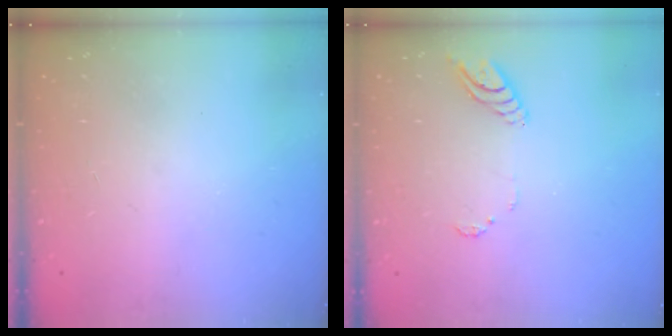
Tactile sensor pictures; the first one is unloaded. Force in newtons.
{"total": 6.5, "press": 6.5, "slide": 0.4}